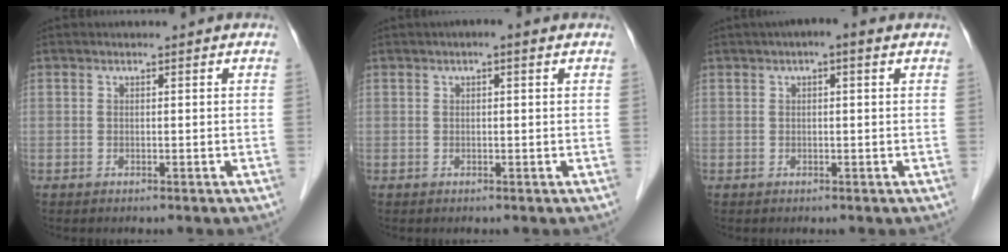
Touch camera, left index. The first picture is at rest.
{"total": 1.9, "force": [1.0, 0.4, 1.6], "torque": [-0.028, 0.012, 0.010]}
{"total": 3.2, "force": [1.7, 0.7, 2.6], "torque": [-0.045, 0.020, 0.020]}